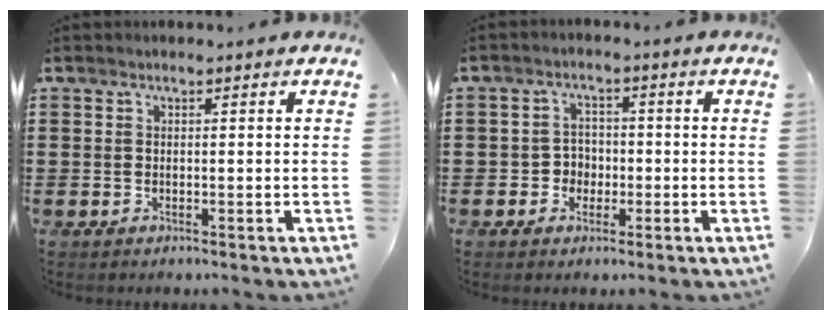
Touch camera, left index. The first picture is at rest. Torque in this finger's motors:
{"motor_torque": [0.08, 0.12, 0.07, 0.00]}